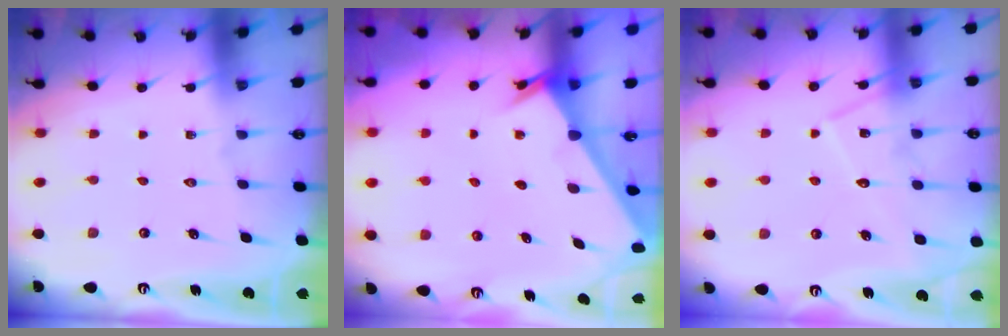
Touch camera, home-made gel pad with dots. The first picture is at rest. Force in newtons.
{"total": 2.4, "press": 2.4, "slide": 0.2}
{"total": 12.6, "press": 12.5, "slide": 0.8}